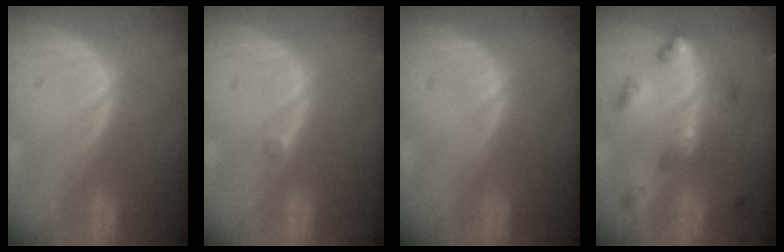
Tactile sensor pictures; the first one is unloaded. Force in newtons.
{"total": 0.6, "press": 0.5, "slide": 0.3}
{"total": 0.0}
{"total": 6.4, "press": 5.7, "slide": 2.8}